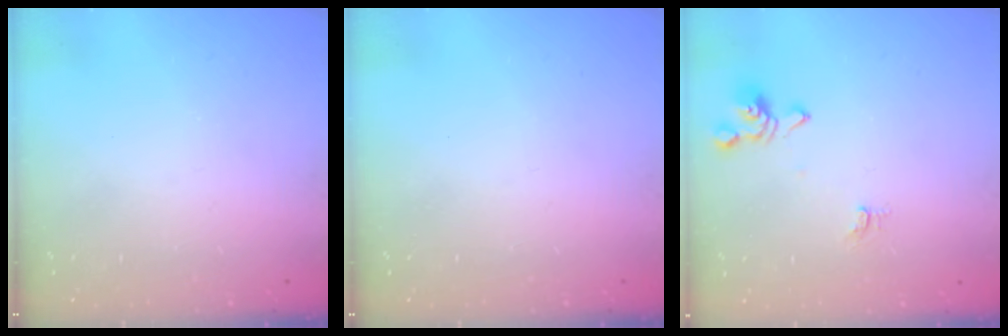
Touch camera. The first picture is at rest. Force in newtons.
{"total": 0.0}
{"total": 1.3, "press": 1.3, "slide": 0.5}